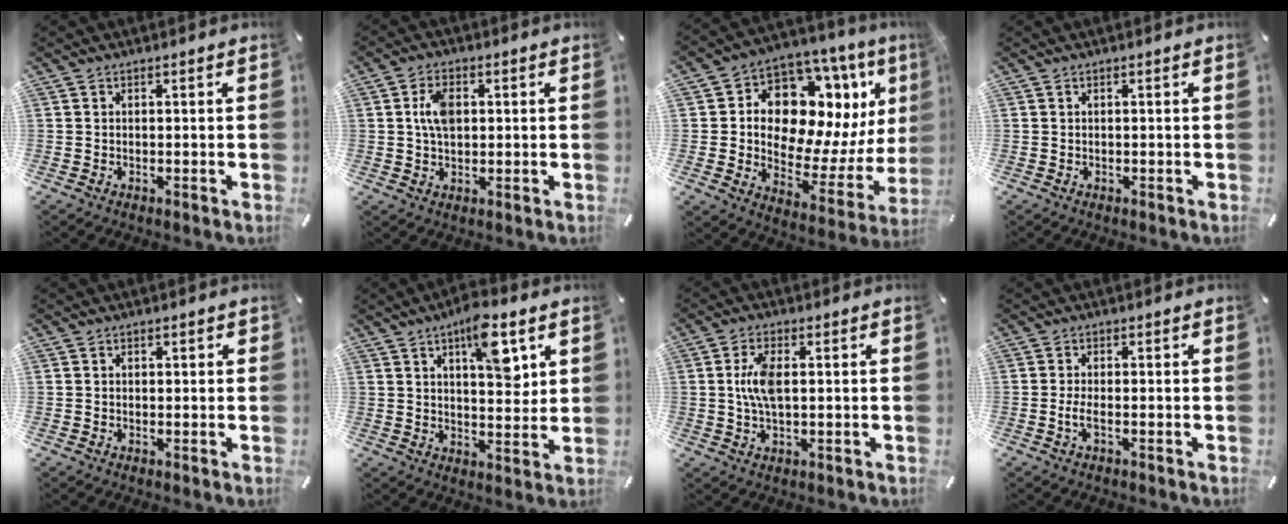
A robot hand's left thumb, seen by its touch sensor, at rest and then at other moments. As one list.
[{"total": 6.4, "force": [1.2, 4.0, 4.8], "torque": [-0.098, 0.006, 0.018]}, {"total": 14.9, "force": [6.8, 9.9, 8.8], "torque": [-0.135, -0.070, 0.123]}, {"total": 0.0}, {"total": 0.9, "force": [0.1, 0.7, 0.5], "torque": [-0.002, 0.001, -0.002]}, {"total": 11.4, "force": [5.7, 5.0, 8.5], "torque": [-0.111, -0.027, 0.091]}, {"total": 6.7, "force": [0.8, 2.9, 5.9], "torque": [-0.146, -0.003, 0.006]}, {"total": 2.8, "force": [-0.6, 0.8, 2.6], "torque": [-0.059, -0.004, -0.015]}]